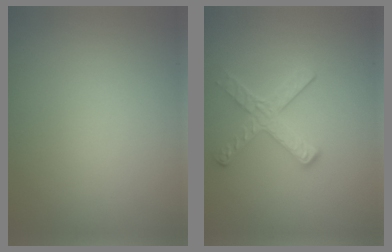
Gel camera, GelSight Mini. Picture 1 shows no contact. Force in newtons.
{"total": 2.8, "press": 2.7, "slide": 0.7}